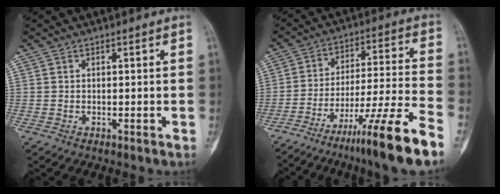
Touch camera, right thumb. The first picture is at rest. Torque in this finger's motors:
{"motor_torque": [0.82, 0.00, 1.12, -1.20, 0.35]}